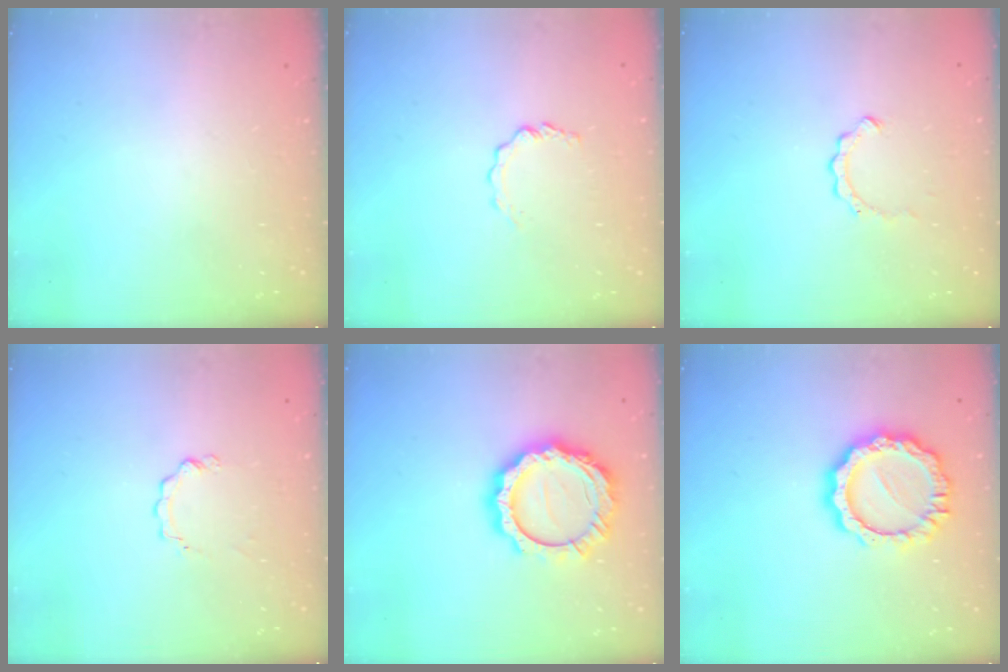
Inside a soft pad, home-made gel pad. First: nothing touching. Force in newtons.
{"total": 2.9, "press": 2.9, "slide": 0.3}
{"total": 2.6, "press": 2.6, "slide": 0.3}
{"total": 3.5, "press": 3.5, "slide": 0.3}
{"total": 15.5, "press": 15.4, "slide": 1.4}
{"total": 12.8, "press": 12.8, "slide": 1.0}